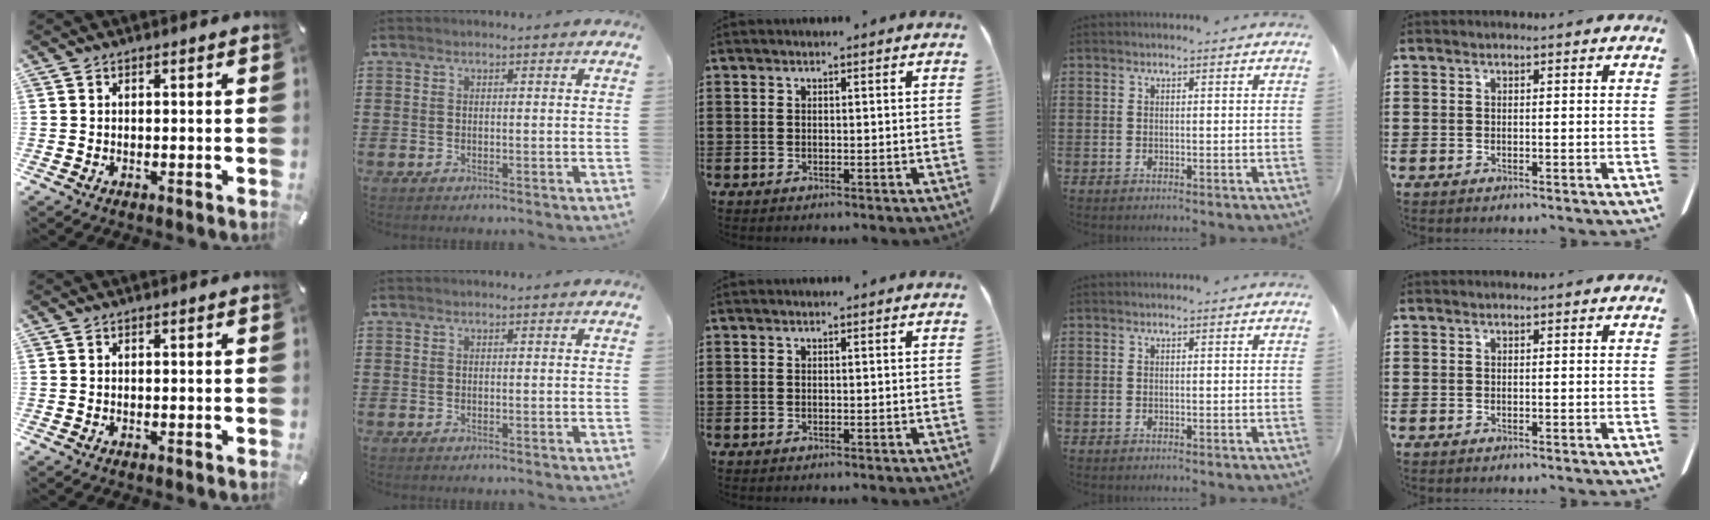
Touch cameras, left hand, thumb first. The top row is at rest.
{}